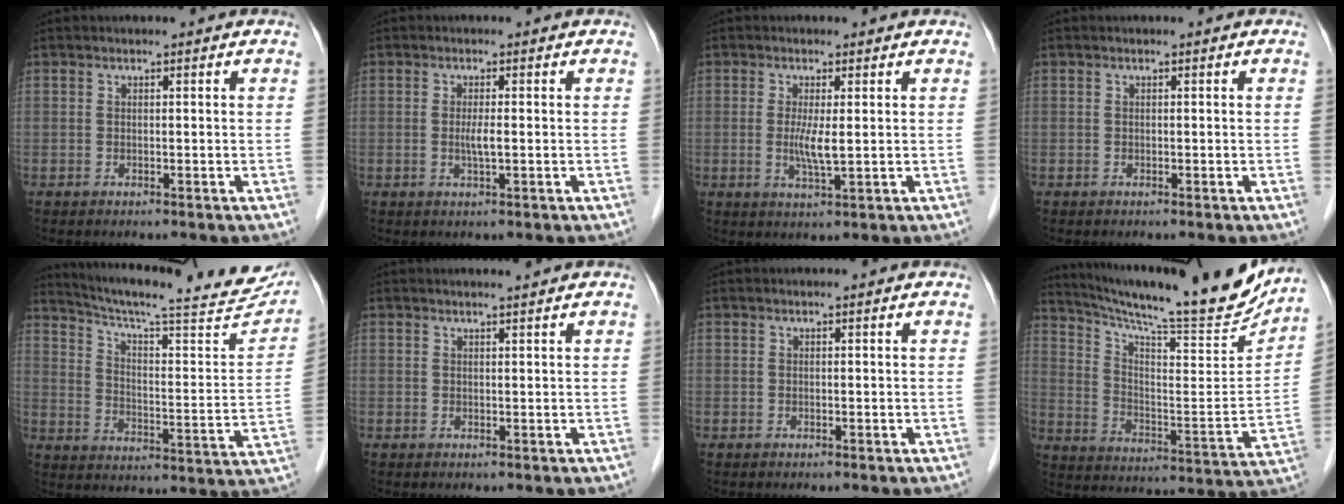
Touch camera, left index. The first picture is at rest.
{"total": 1.9, "force": [-0.2, 0.0, 1.9], "torque": [-0.042, -0.003, -0.003]}
{"total": 3.5, "force": [0.1, 0.2, 3.5], "torque": [-0.075, -0.008, 0.006]}
{"total": 0.0}
{"total": 26.3, "force": [23.4, 2.7, 11.8], "torque": [-0.178, -0.051, 0.305]}
{"total": 1.4, "force": [1.2, -0.4, 0.4], "torque": [-0.008, -0.001, 0.023]}
{"total": 0.0}
{"total": 20.6, "force": [19.2, 0.3, 7.6], "torque": [-0.134, -0.065, 0.280]}